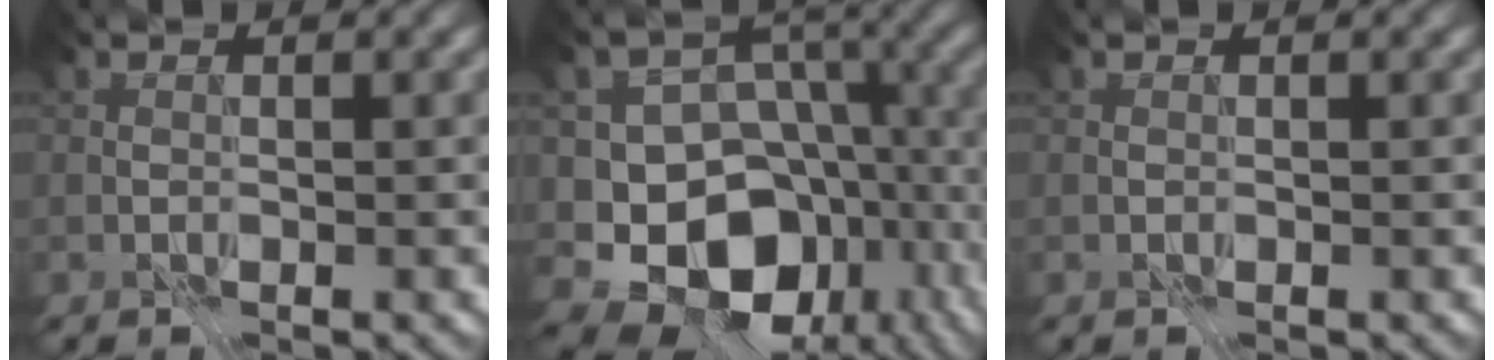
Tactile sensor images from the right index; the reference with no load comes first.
{"total": 13.7, "force": [-6.1, 10.4, 6.6], "torque": [-0.113, -0.007, -0.091]}
{"total": 0.0}